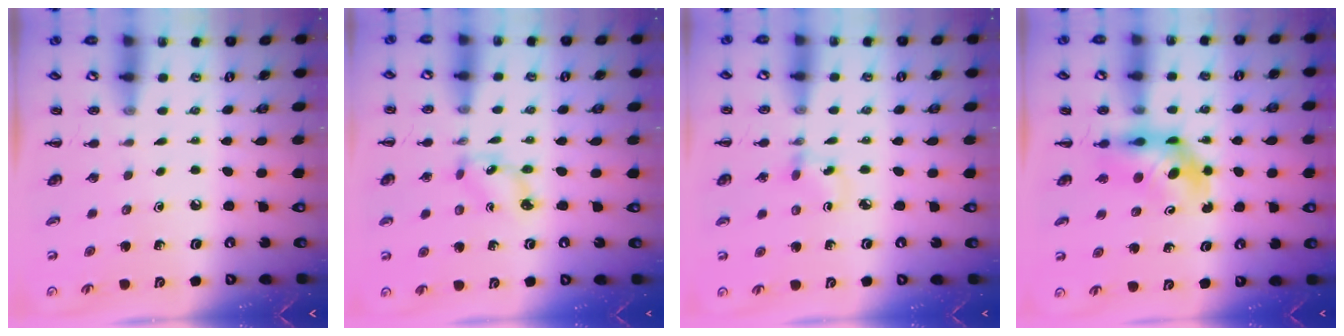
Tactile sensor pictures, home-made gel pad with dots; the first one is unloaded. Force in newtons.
{"total": 2.1, "press": 2.0, "slide": 0.4}
{"total": 3.0, "press": 2.8, "slide": 1.2}
{"total": 5.0, "press": 5.0, "slide": 0.9}